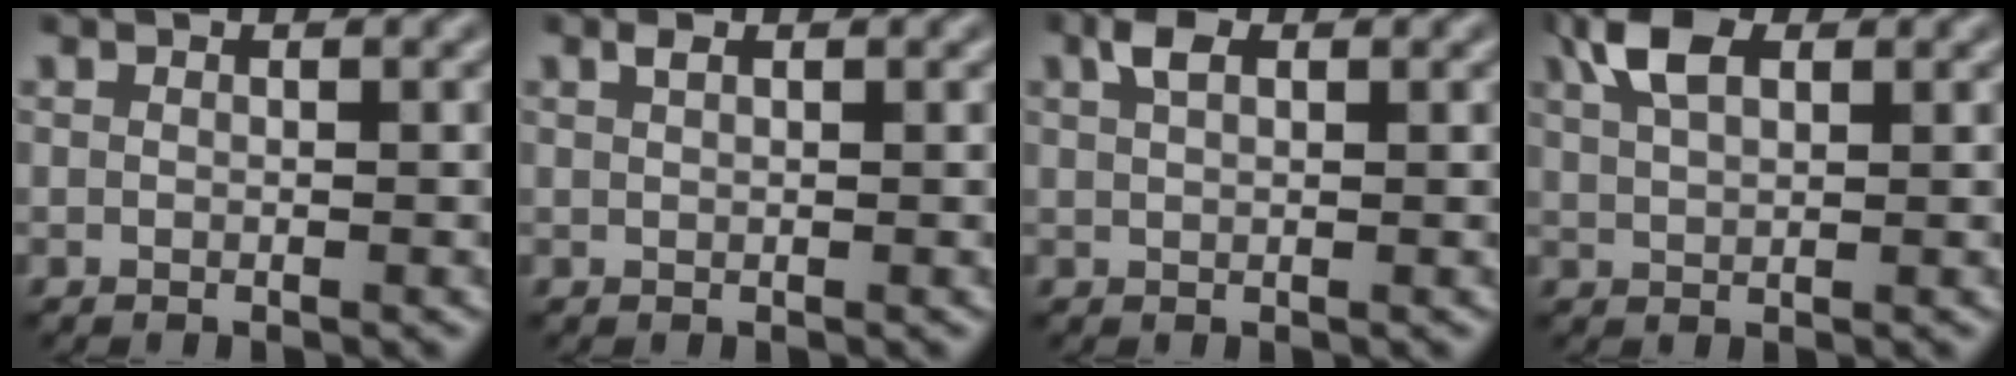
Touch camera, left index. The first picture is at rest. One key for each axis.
{"total": 0.7, "fx": 0.5, "fy": 0.2, "fz": 0.4, "tx": -0.012, "ty": 0.004, "tz": 0.012}
{"total": 2.0, "fx": 1.1, "fy": 1.0, "fz": 1.4, "tx": -0.030, "ty": 0.008, "tz": 0.019}
{"total": 4.6, "fx": 2.4, "fy": 2.2, "fz": 3.2, "tx": -0.072, "ty": 0.014, "tz": 0.045}